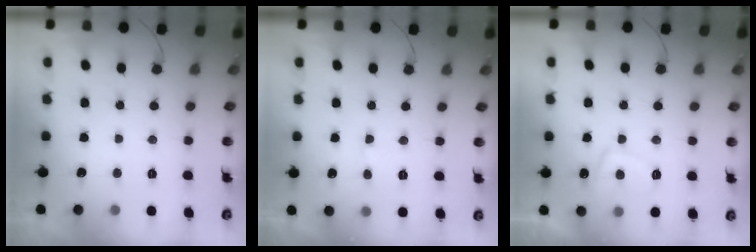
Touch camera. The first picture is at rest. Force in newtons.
{"total": 2.8, "press": 2.8, "slide": 0.2}
{"total": 7.4, "press": 7.2, "slide": 1.3}